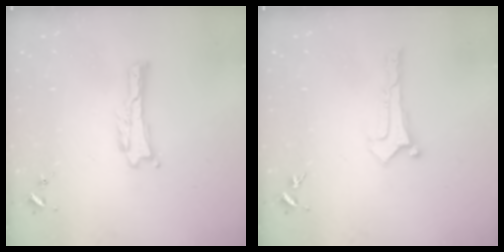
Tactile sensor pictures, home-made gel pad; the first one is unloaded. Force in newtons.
{"total": 0.0}